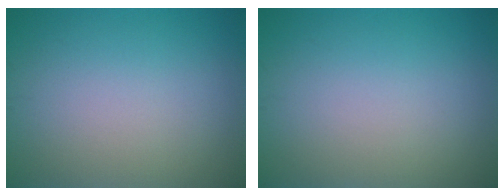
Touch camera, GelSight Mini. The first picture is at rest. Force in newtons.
{"total": 0.0}